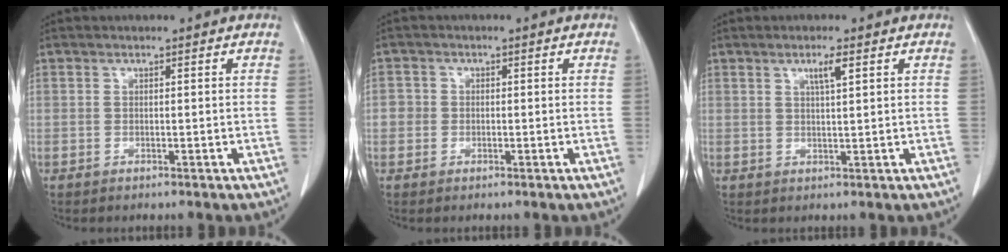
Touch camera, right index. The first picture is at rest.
{"total": 2.1, "force": [-0.3, 2.1, 0.4], "torque": [0.005, 0.009, -0.007]}
{"total": 2.6, "force": [1.3, 0.0, 2.2], "torque": [-0.042, -0.001, 0.023]}